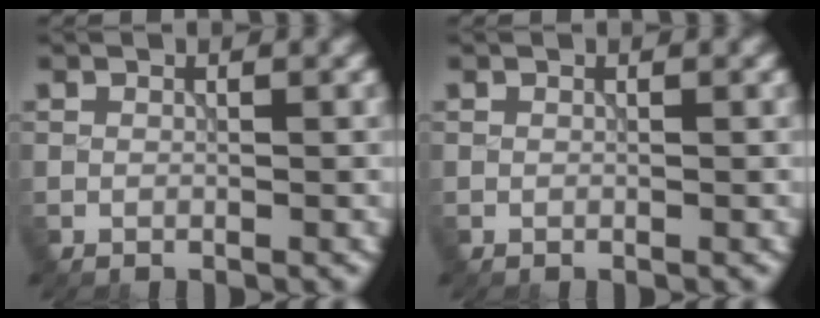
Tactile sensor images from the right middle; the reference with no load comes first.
{"total": 0.0}